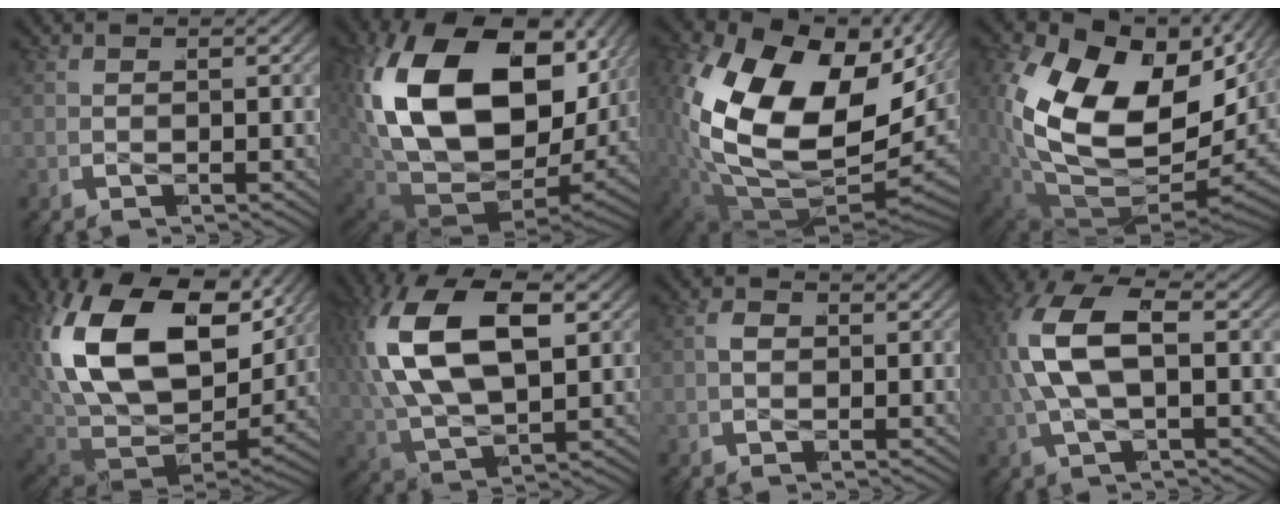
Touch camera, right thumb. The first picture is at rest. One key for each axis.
{"total": 21.3, "fx": 1.7, "fy": 13.9, "fz": 16.1, "tx": -0.328, "ty": -0.055, "tz": 0.050}
{"total": 22.5, "fx": 1.3, "fy": 14.6, "fz": 17.1, "tx": -0.347, "ty": -0.047, "tz": 0.042}
{"total": 20.6, "fx": 1.6, "fy": 13.7, "fz": 15.3, "tx": -0.297, "ty": -0.038, "tz": 0.039}
{"total": 17.3, "fx": 2.4, "fy": 11.5, "fz": 12.8, "tx": -0.288, "ty": -0.036, "tz": 0.052}
{"total": 13.5, "fx": 0.9, "fy": 8.9, "fz": 10.1, "tx": -0.257, "ty": -0.040, "tz": 0.040}
{"total": 1.3, "fx": 0.0, "fy": 1.0, "fz": 0.8, "tx": -0.013, "ty": -0.004, "tz": 0.000}
{"total": 8.2, "fx": 1.1, "fy": 4.3, "fz": 6.9, "tx": -0.160, "ty": -0.004, "tz": 0.022}